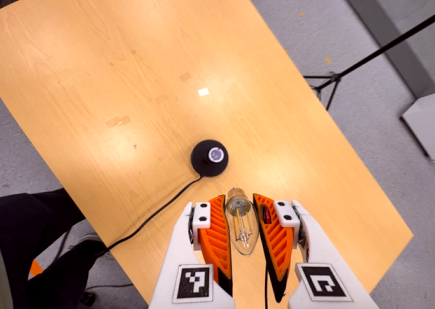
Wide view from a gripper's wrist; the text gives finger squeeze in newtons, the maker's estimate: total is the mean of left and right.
{"total": 23.0, "left": 23.9, "right": 22.2}